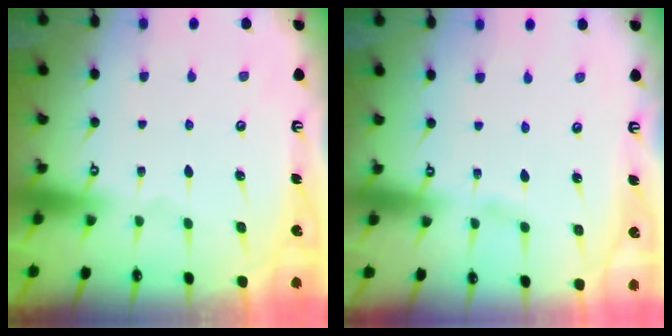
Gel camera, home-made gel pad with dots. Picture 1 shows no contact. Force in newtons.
{"total": 1.3, "press": 1.3, "slide": 0.2}